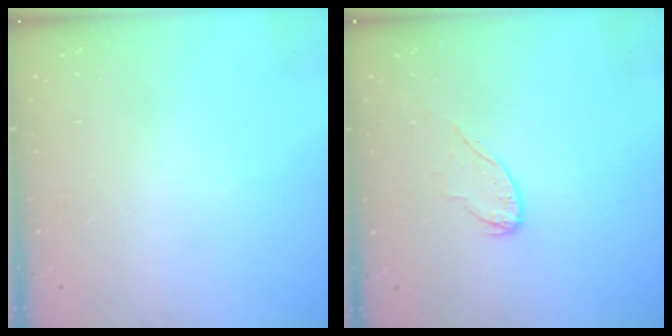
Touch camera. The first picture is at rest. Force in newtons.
{"total": 5.9, "press": 5.9, "slide": 0.6}